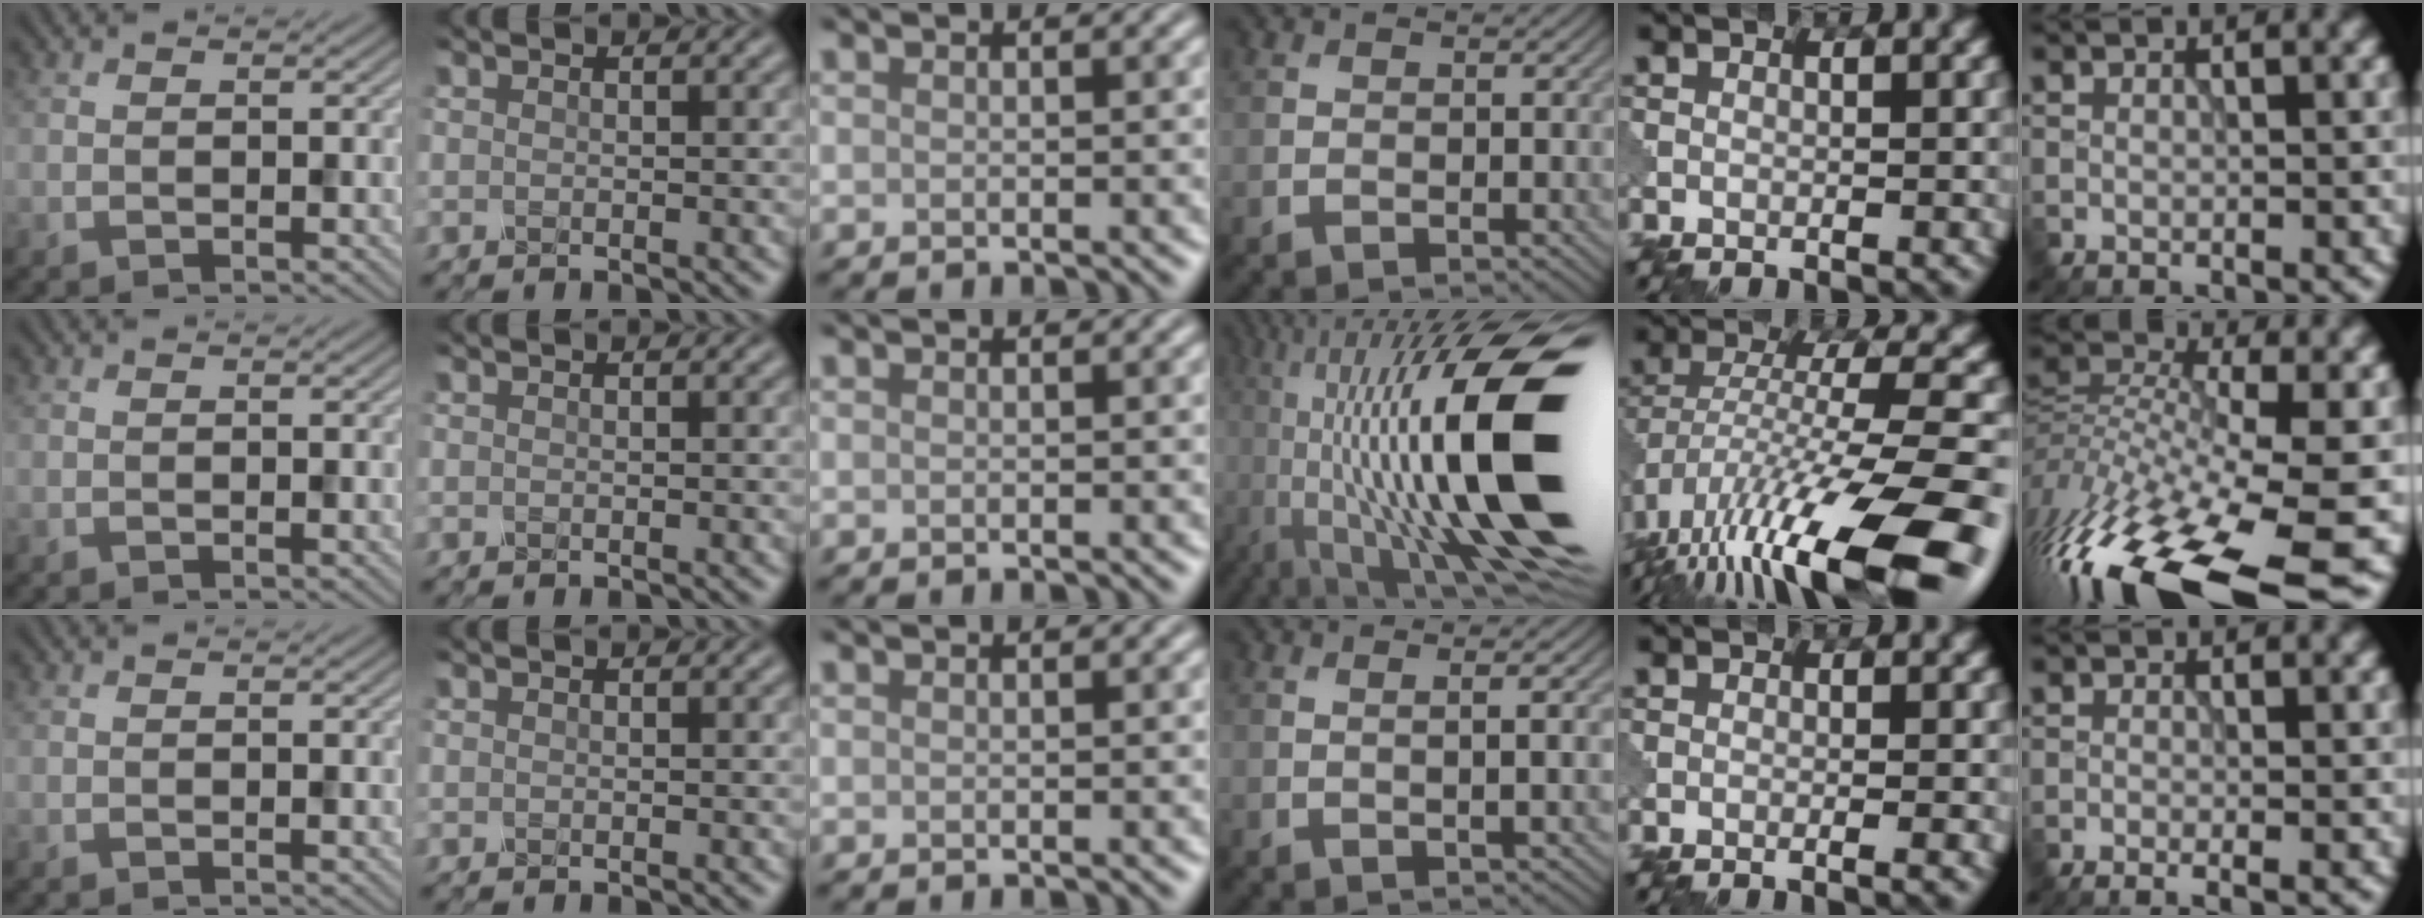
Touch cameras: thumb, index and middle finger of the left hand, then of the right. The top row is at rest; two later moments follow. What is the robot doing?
{"motion": "shake", "object": "plastic piggy bank"}